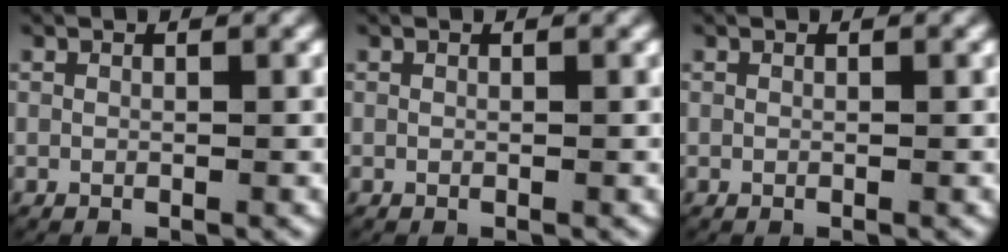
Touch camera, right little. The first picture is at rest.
{"total": 0.0}
{"total": 0.0}